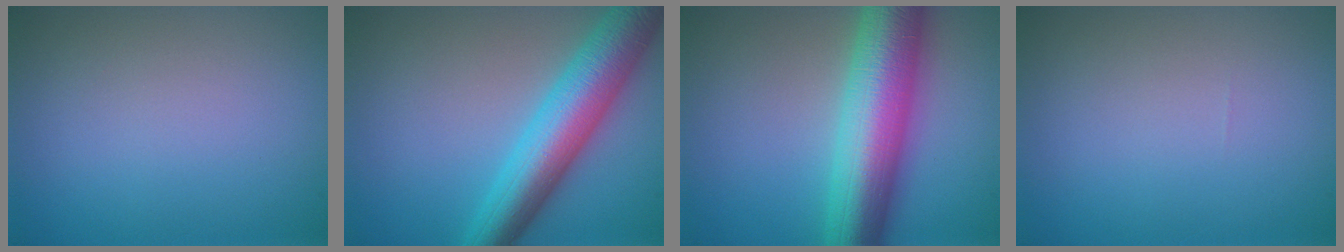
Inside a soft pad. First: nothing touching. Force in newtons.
{"total": 8.1, "press": 8.1, "slide": 0.1}
{"total": 10.2, "press": 10.2, "slide": 0.1}
{"total": 0.0}